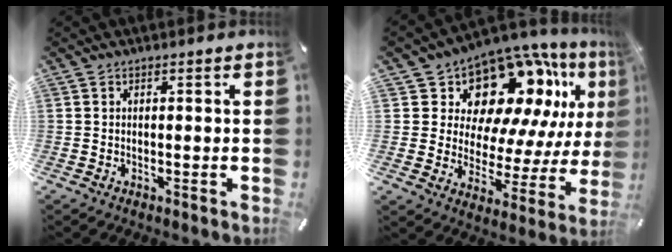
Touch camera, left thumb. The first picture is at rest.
{"total": 13.9, "force": [8.9, 9.2, 5.5], "torque": [-0.076, -0.099, 0.156]}